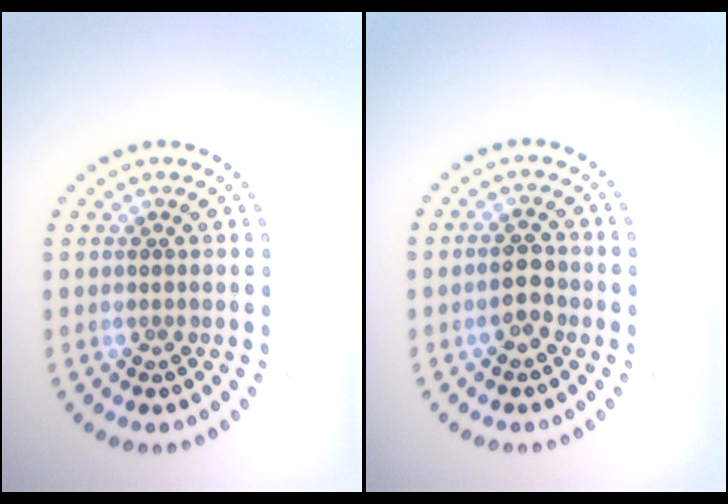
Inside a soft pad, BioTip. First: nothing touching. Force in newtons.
{"total": 2.2, "press": 2.2, "slide": 0.3}